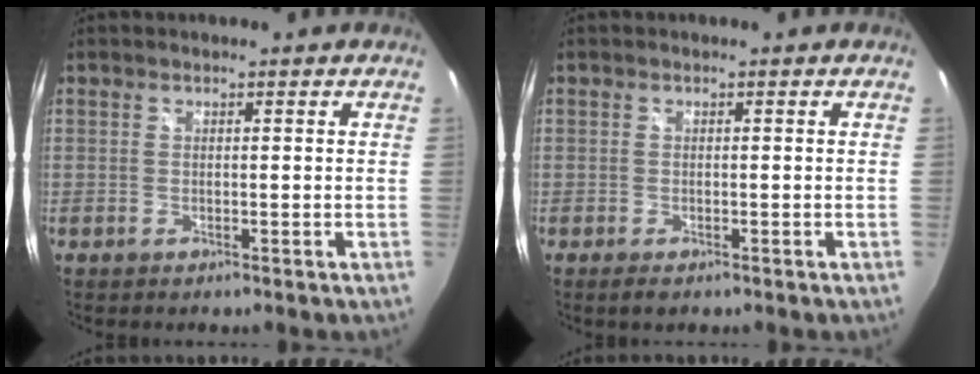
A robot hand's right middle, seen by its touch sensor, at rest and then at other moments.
{"total": 1.5, "force": [-1.0, 0.8, 0.8], "torque": [-0.015, -0.007, -0.018]}